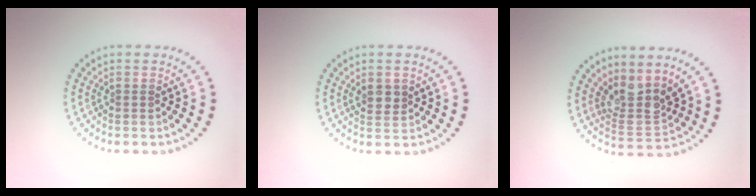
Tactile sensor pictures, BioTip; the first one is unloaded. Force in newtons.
{"total": 1.8, "press": 1.7, "slide": 0.7}
{"total": 3.6, "press": 2.7, "slide": 2.4}